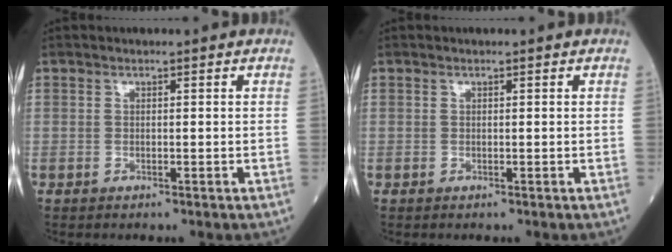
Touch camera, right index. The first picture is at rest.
{"total": 0.0}